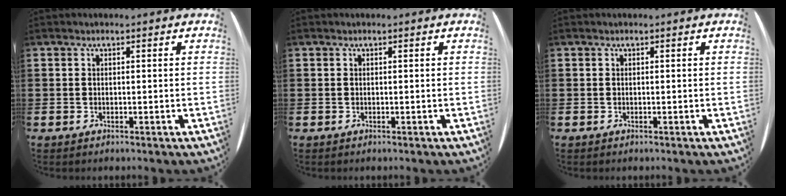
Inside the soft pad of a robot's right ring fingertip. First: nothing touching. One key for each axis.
{"total": 0.0}
{"total": 0.0}